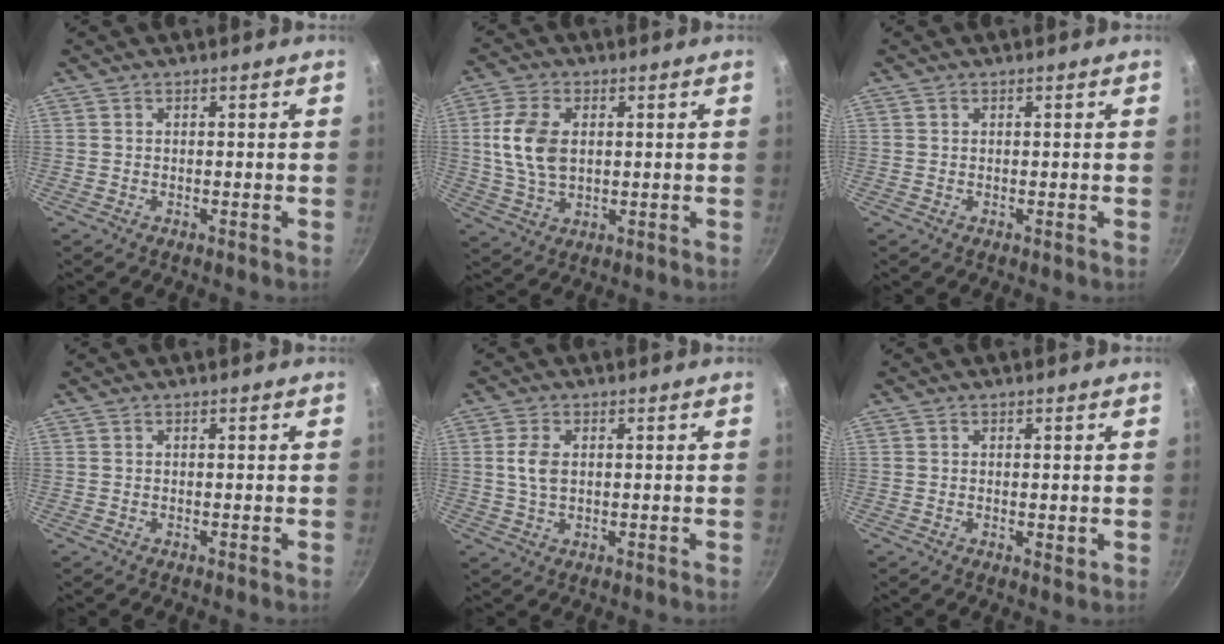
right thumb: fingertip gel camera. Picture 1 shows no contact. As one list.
[{"total": 10.0, "force": [1.5, 6.4, 7.6], "torque": [-0.141, -0.002, 0.029]}, {"total": 0.0}, {"total": 0.0}, {"total": 4.3, "force": [0.7, 2.6, 3.3], "torque": [-0.066, 0.003, 0.014]}, {"total": 1.4, "force": [0.1, 0.6, 1.3], "torque": [-0.019, -0.005, 0.000]}]